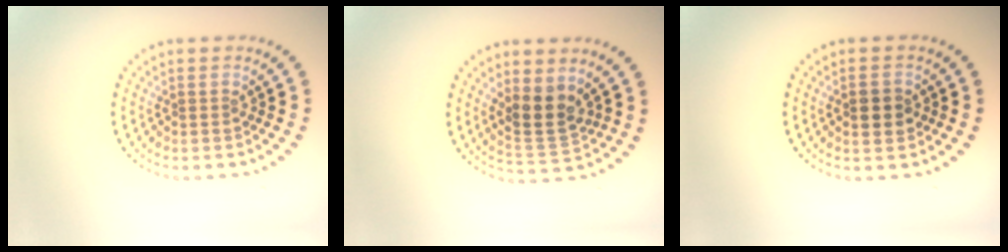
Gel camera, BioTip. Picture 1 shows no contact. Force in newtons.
{"total": 3.7, "press": 3.3, "slide": 1.6}
{"total": 2.5, "press": 2.5, "slide": 0.2}